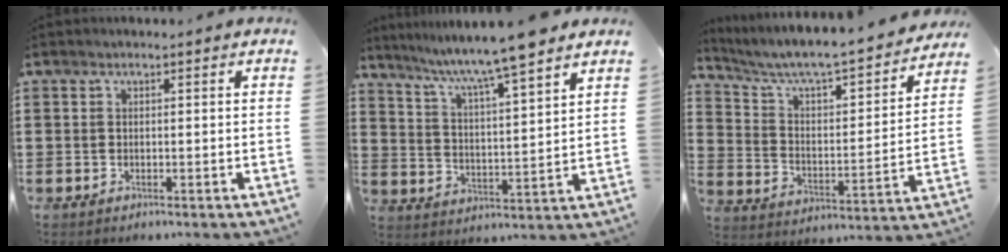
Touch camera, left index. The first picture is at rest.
{"total": 7.6, "force": [6.6, -0.7, 3.7], "torque": [-0.095, -0.041, 0.108]}
{"total": 5.1, "force": [4.5, 0.4, 2.4], "torque": [-0.070, -0.045, 0.067]}